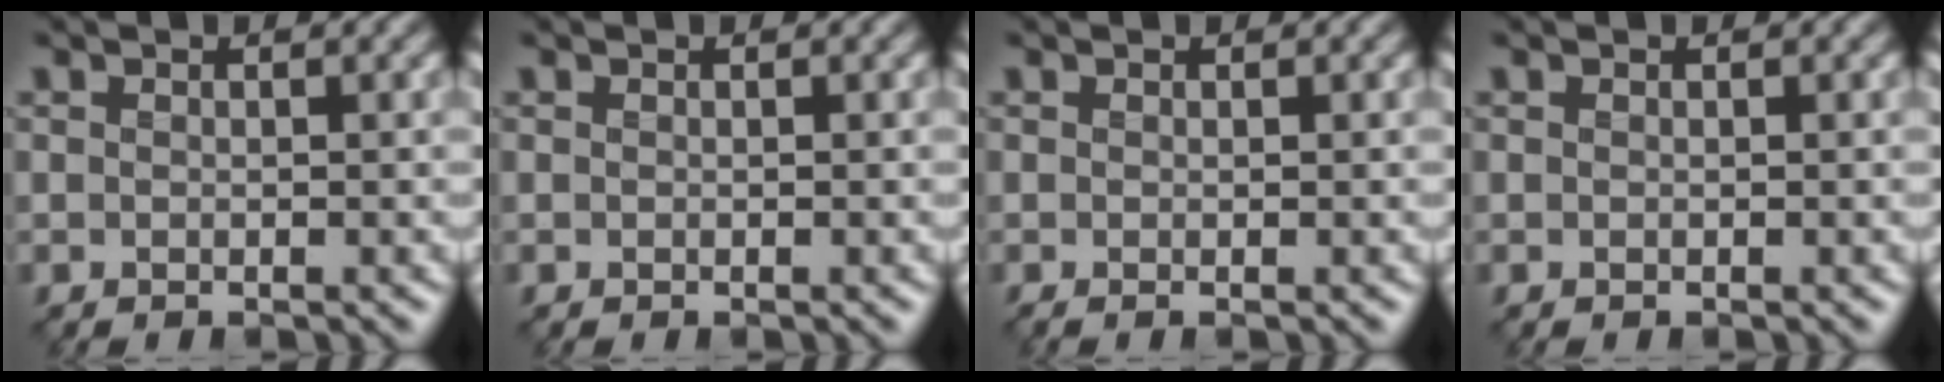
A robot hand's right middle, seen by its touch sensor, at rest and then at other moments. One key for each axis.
{"total": 0.0}
{"total": 0.0}
{"total": 0.0}